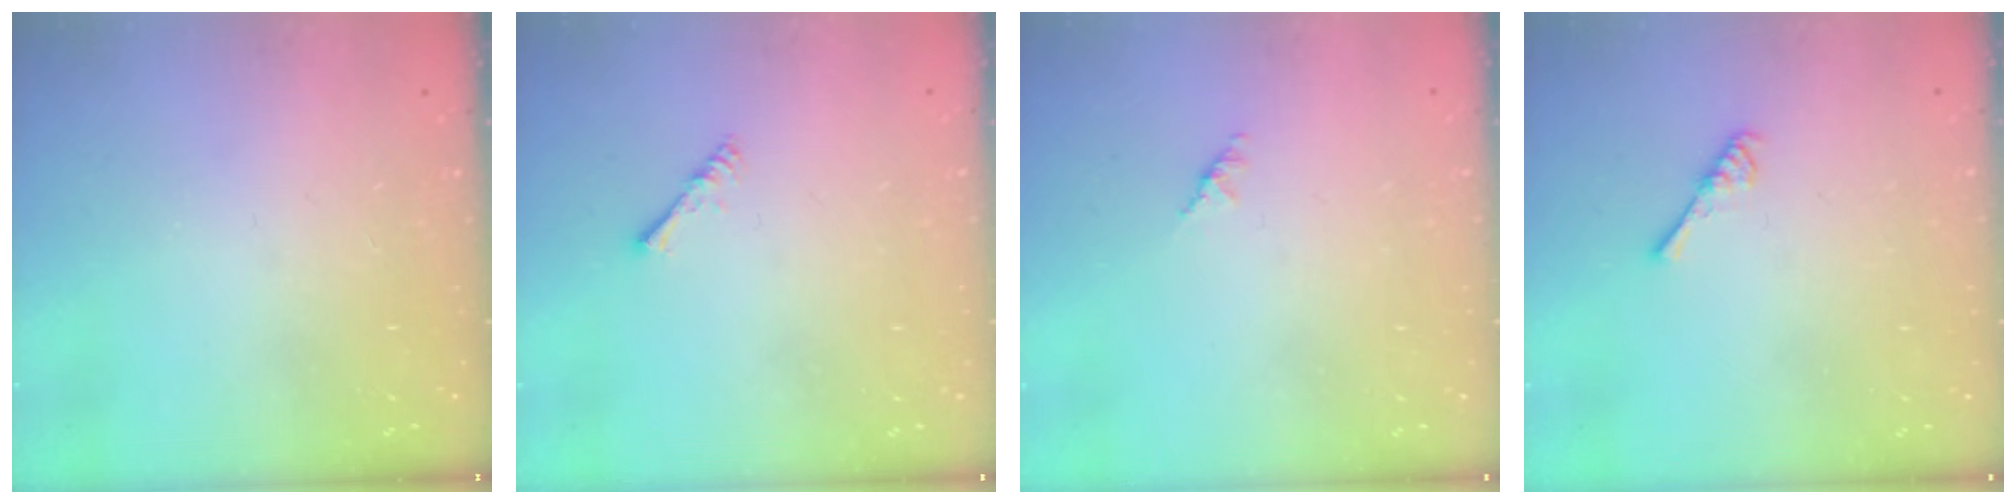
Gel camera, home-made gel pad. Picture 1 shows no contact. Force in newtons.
{"total": 2.0, "press": 1.9, "slide": 0.4}
{"total": 1.4, "press": 1.3, "slide": 0.4}
{"total": 2.7, "press": 2.6, "slide": 0.4}